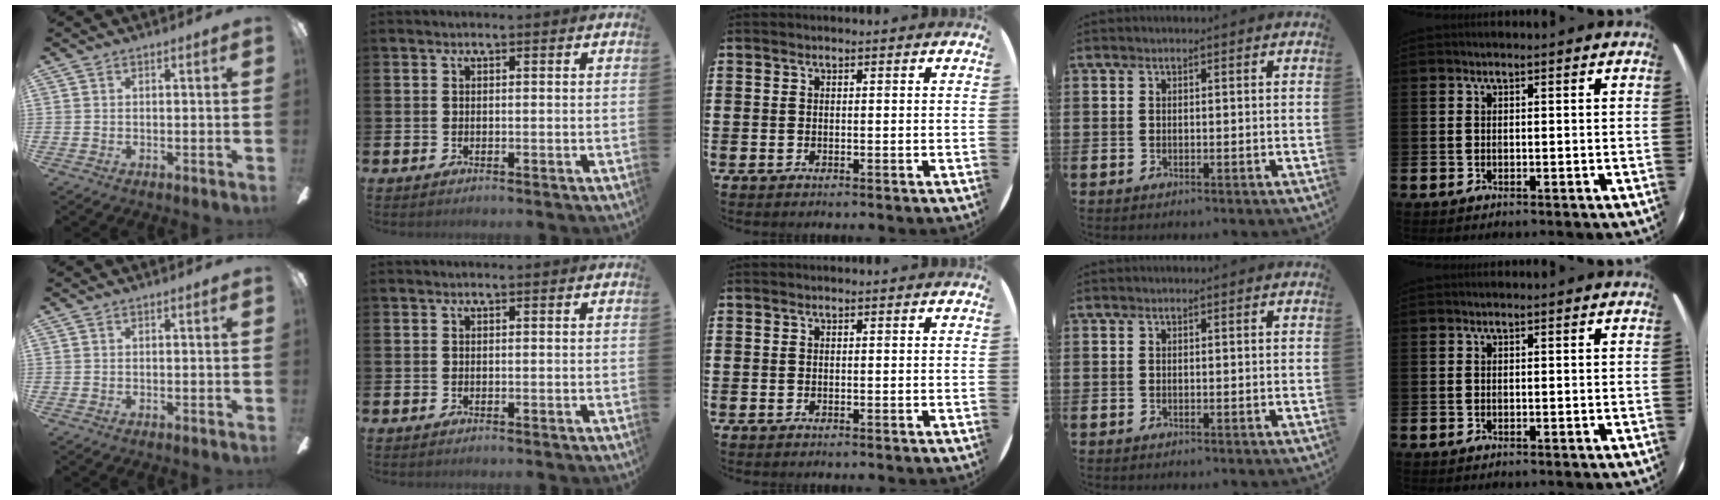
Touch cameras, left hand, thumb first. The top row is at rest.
{}